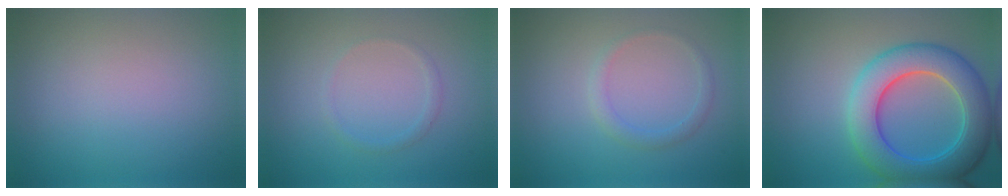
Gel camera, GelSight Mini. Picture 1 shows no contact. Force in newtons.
{"total": 0.9, "press": 0.9, "slide": 0.1}
{"total": 1.4, "press": 1.4, "slide": 0.1}
{"total": 7.9, "press": 7.9, "slide": 0.3}